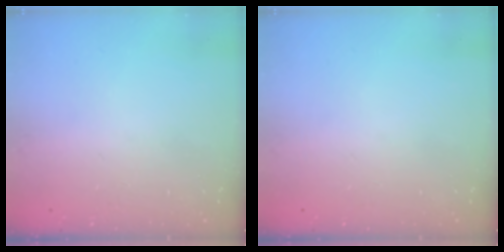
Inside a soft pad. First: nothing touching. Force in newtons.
{"total": 0.0}